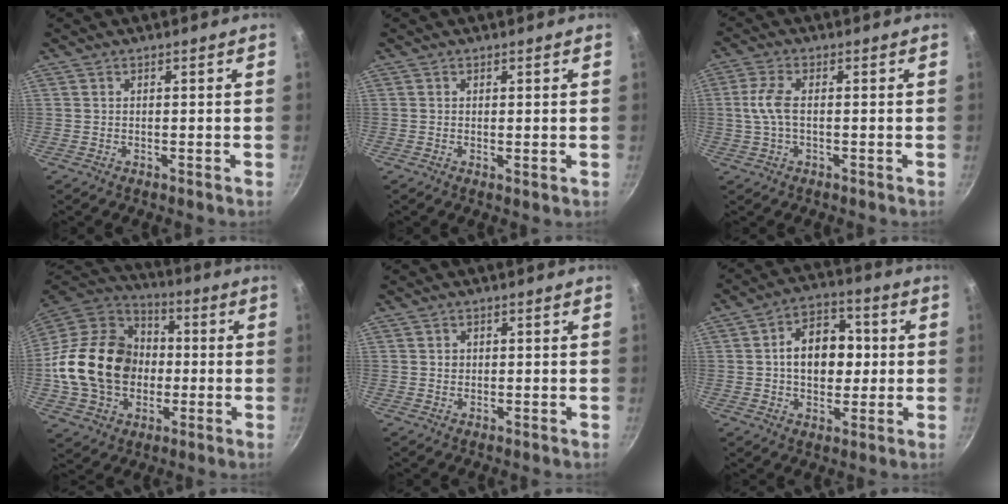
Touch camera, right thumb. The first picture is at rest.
{"total": 0.7, "force": [0.3, 0.3, 0.6], "torque": [-0.009, -0.008, 0.000]}
{"total": 5.4, "force": [-0.1, 2.6, 4.8], "torque": [-0.111, 0.011, -0.009]}
{"total": 22.2, "force": [-1.8, 17.8, 13.2], "torque": [-0.214, 0.041, -0.027]}
{"total": 0.9, "force": [0.1, 0.9, 0.3], "torque": [-0.001, 0.002, 0.002]}
{"total": 12.3, "force": [0.8, 8.7, 8.7], "torque": [-0.093, 0.016, 0.003]}